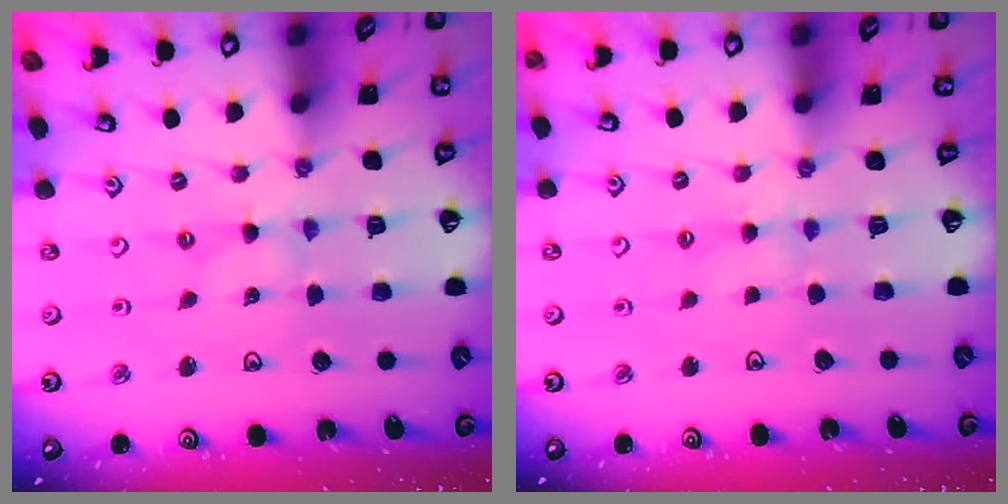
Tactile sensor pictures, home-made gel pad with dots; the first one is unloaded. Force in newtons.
{"total": 2.8, "press": 2.8, "slide": 0.5}